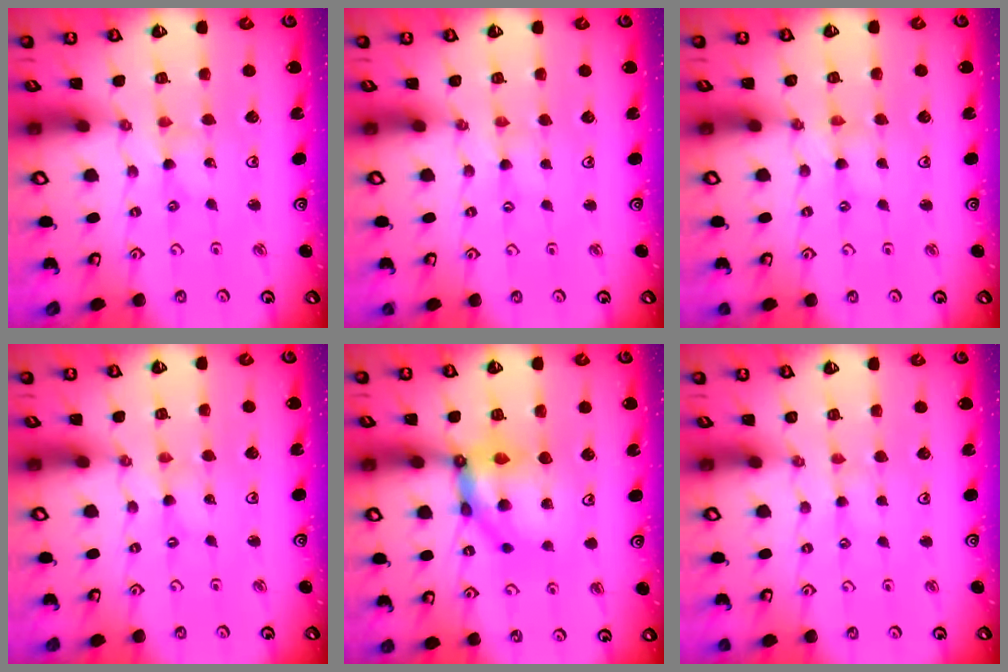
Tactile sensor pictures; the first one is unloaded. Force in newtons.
{"total": 0.0}
{"total": 0.0}
{"total": 0.0}
{"total": 12.0, "press": 11.7, "slide": 2.4}
{"total": 0.0}